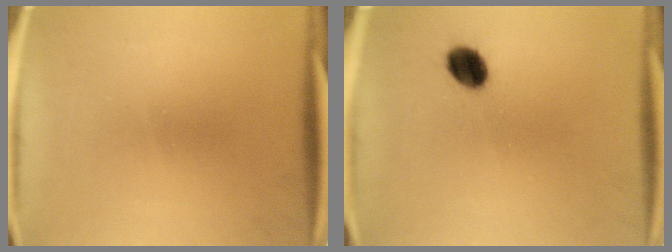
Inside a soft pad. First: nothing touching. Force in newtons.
{"total": 6.5}